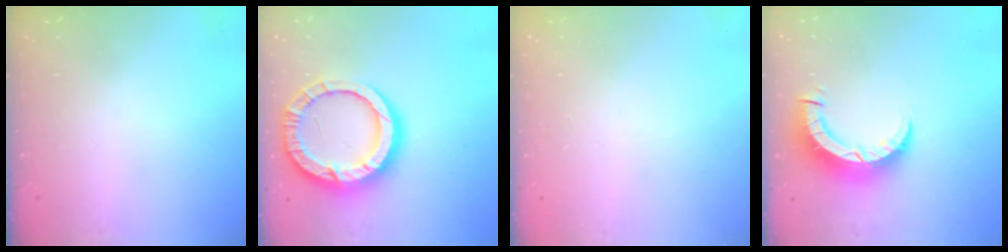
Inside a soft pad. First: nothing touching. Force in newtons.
{"total": 18.9, "press": 18.9, "slide": 1.7}
{"total": 2.5, "press": 2.5, "slide": 0.2}
{"total": 8.6, "press": 8.5, "slide": 0.9}